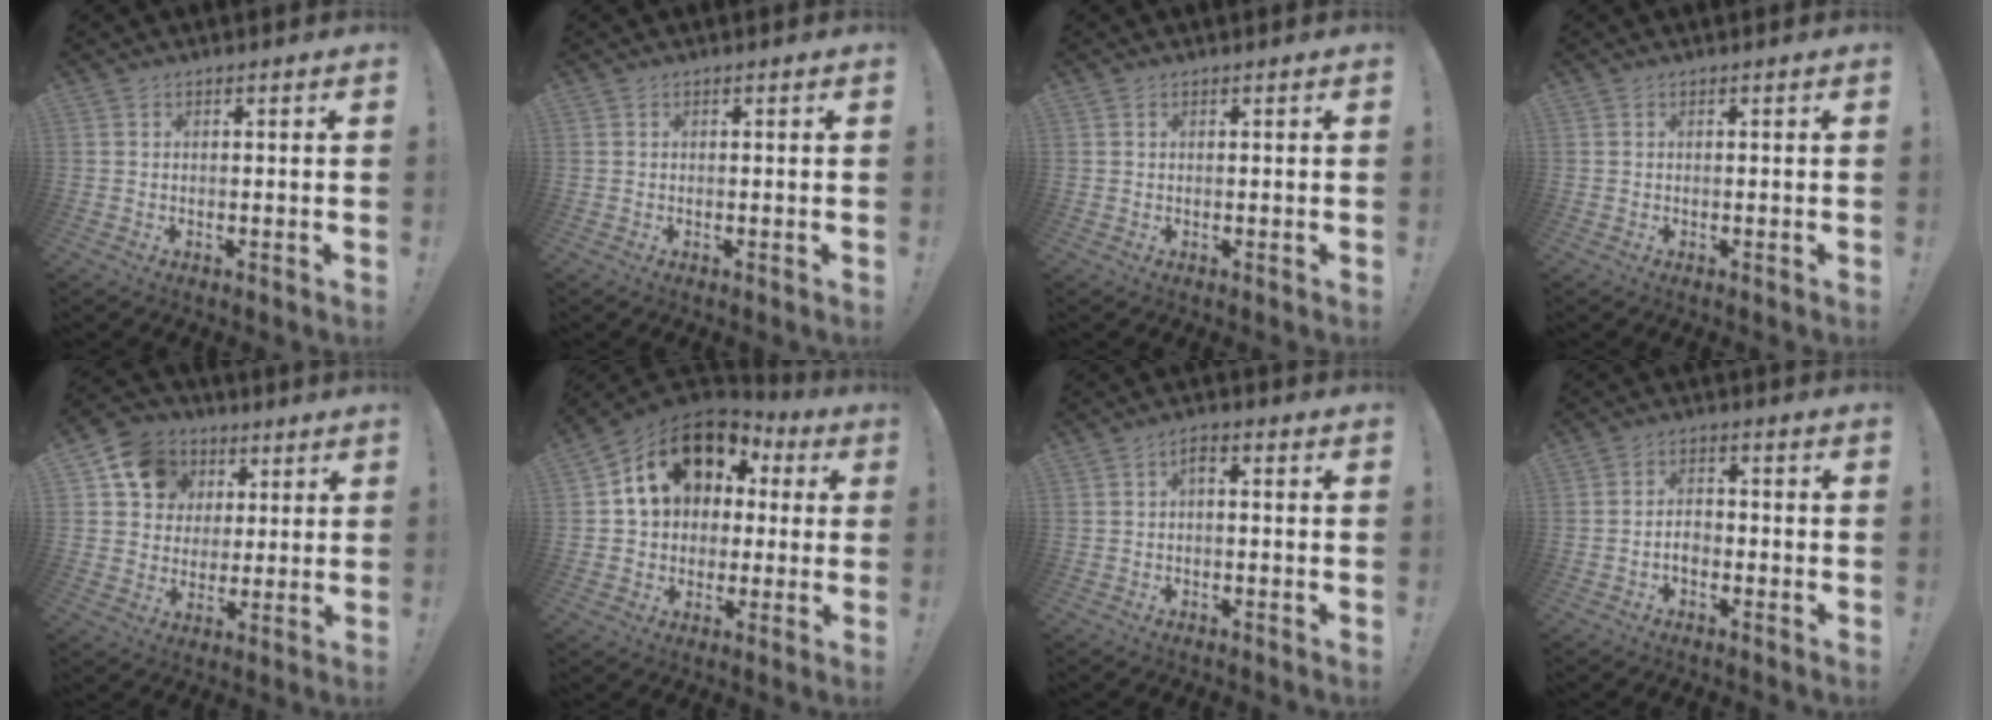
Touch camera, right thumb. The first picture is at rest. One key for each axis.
{"total": 0.0}
{"total": 0.0}
{"total": 0.0}
{"total": 12.4, "fx": 4.4, "fy": 10.7, "fz": 4.4, "tx": -0.063, "ty": -0.011, "tz": 0.090}
{"total": 16.4, "fx": 6.2, "fy": 12.3, "fz": 9.0, "tx": -0.131, "ty": -0.018, "tz": 0.121}
{"total": 2.2, "fx": -0.4, "fy": 0.8, "fz": 2.0, "tx": -0.042, "ty": 0.006, "tz": -0.010}
{"total": 3.8, "fx": -1.3, "fy": 2.6, "fz": 2.5, "tx": -0.041, "ty": 0.003, "tz": -0.028}